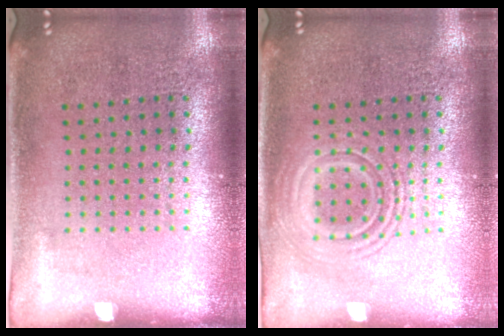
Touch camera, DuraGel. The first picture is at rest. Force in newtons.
{"total": 2.6, "press": 2.6, "slide": 0.4}